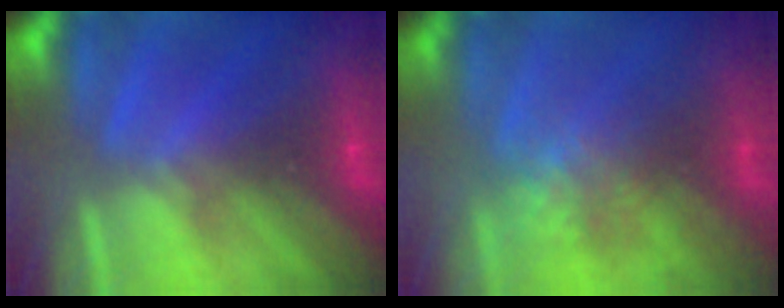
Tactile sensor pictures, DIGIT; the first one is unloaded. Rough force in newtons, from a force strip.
{"total": 2.9}